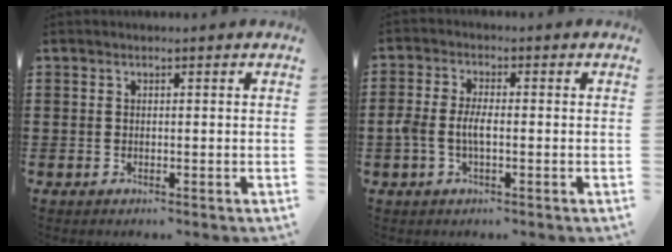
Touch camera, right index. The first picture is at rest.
{"total": 3.7, "force": [-0.9, 1.4, 3.3], "torque": [-0.080, -0.002, -0.023]}